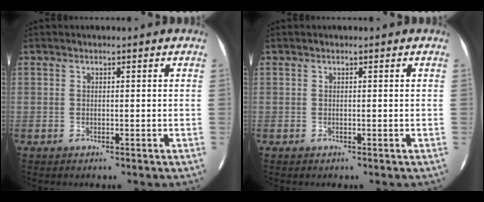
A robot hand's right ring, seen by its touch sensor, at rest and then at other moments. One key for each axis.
{"total": 0.0}